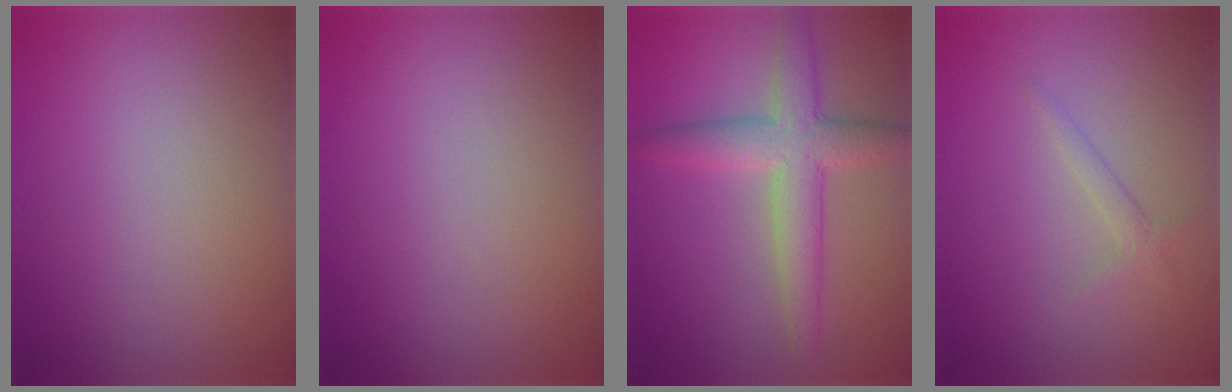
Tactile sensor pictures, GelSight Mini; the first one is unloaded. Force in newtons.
{"total": 0.0}
{"total": 4.8, "press": 4.8, "slide": 0.2}
{"total": 1.1, "press": 1.1, "slide": 0.1}